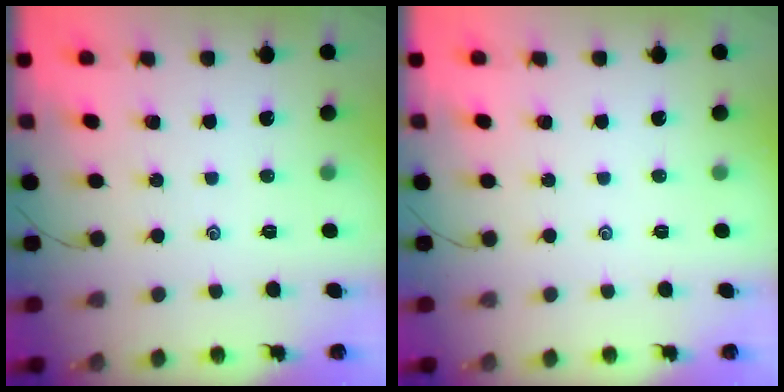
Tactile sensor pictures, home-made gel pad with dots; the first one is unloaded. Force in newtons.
{"total": 0.0}